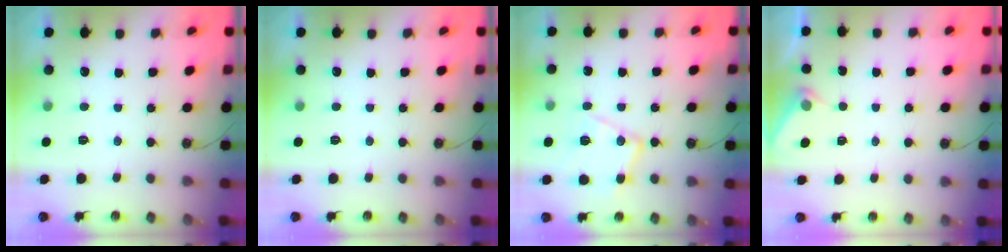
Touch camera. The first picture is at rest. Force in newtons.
{"total": 0.0}
{"total": 14.0, "press": 13.9, "slide": 1.1}
{"total": 3.6, "press": 3.5, "slide": 0.6}